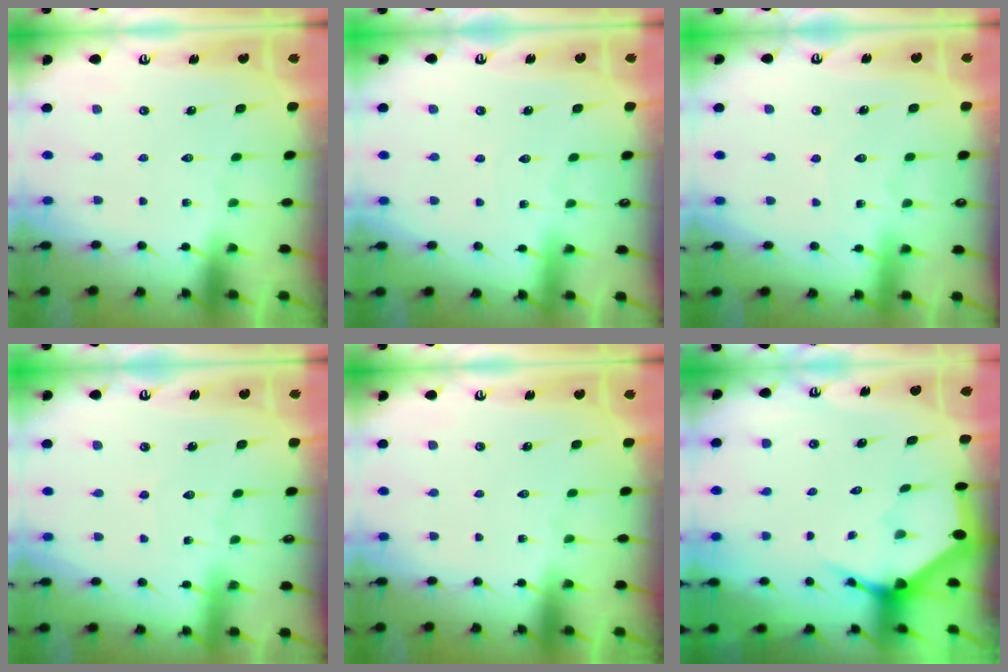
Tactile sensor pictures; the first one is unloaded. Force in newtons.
{"total": 2.9, "press": 2.9, "slide": 0.3}
{"total": 4.0, "press": 3.9, "slide": 0.5}
{"total": 3.5, "press": 3.5, "slide": 0.4}
{"total": 0.0}
{"total": 3.7, "press": 3.7, "slide": 0.5}